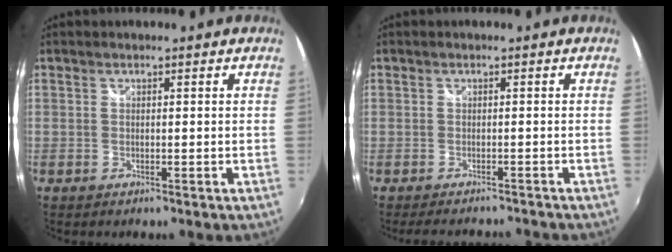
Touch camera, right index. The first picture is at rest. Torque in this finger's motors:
{"motor_torque": [-1.95, -0.19, -0.97, -0.21]}